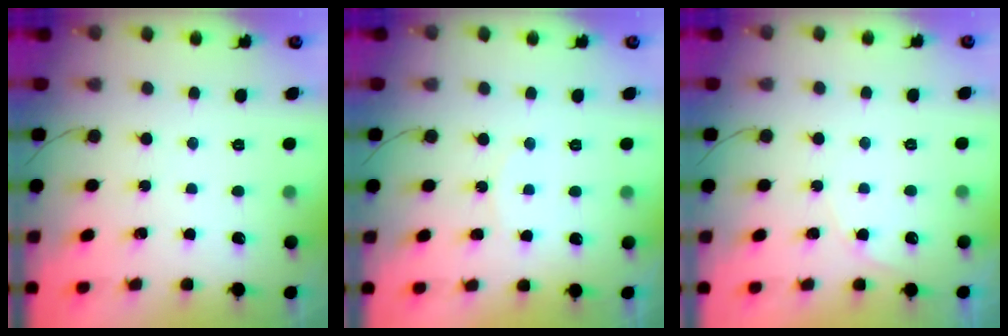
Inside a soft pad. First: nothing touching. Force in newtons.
{"total": 3.4, "press": 3.4, "slide": 0.4}
{"total": 3.4, "press": 3.4, "slide": 0.1}